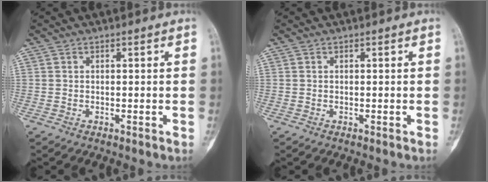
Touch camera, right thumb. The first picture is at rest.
{"total": 0.0}